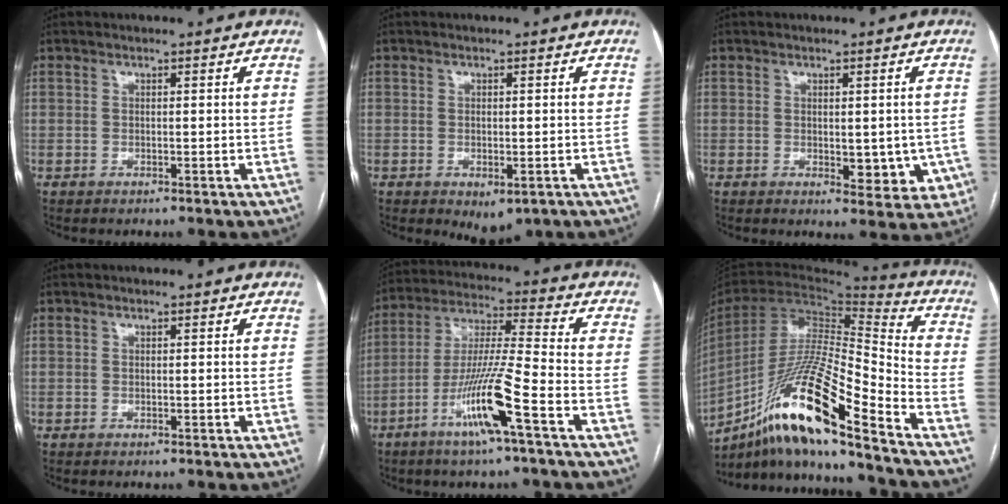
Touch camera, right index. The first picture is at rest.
{"total": 3.4, "force": [-1.6, 1.7, 2.5], "torque": [-0.032, -0.005, -0.010]}
{"total": 6.4, "force": [-1.2, 3.5, 5.2], "torque": [-0.044, -0.003, -0.006]}
{"total": 0.0}
{"total": 12.9, "force": [-6.3, -0.5, 11.3], "torque": [-0.224, -0.008, -0.119]}
{"total": 21.0, "force": [-14.0, 1.3, 15.6], "torque": [-0.307, -0.018, -0.259]}